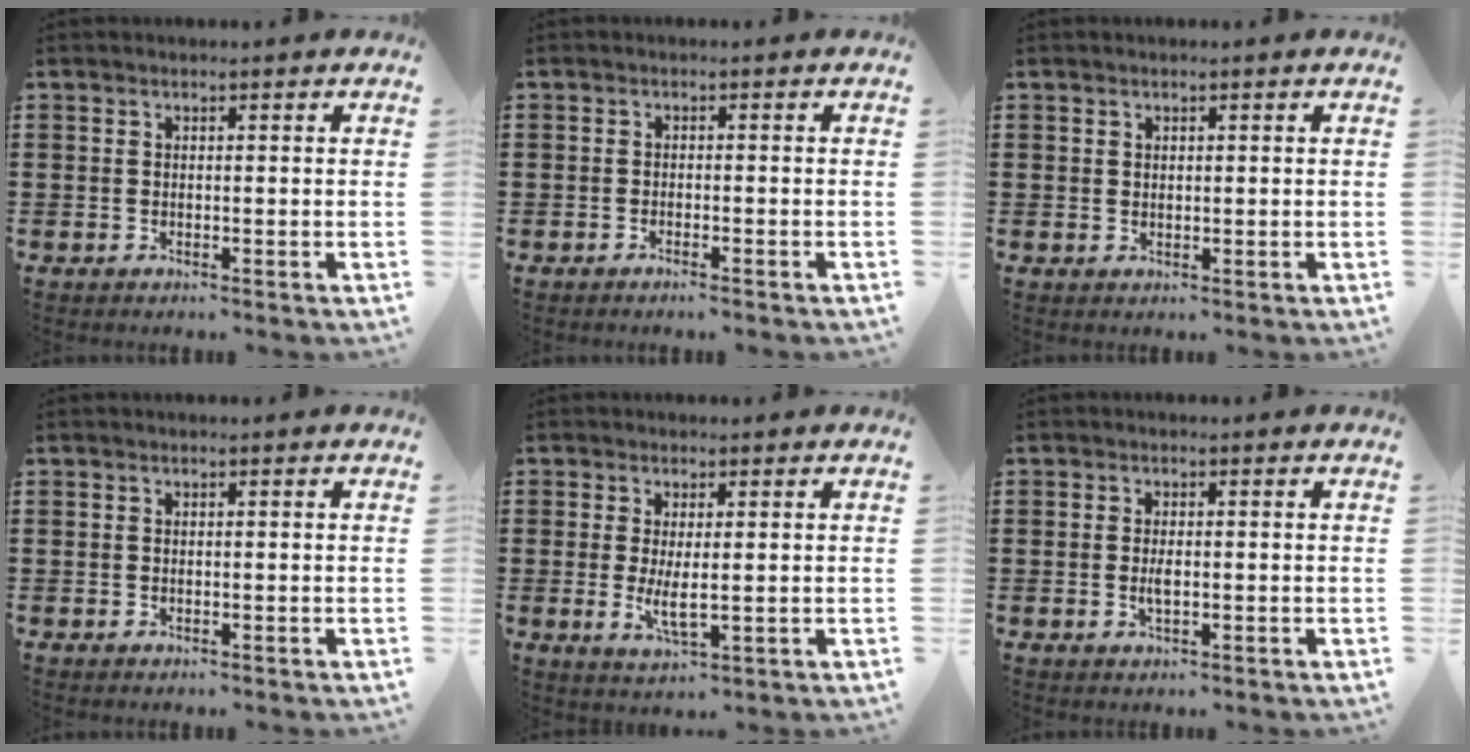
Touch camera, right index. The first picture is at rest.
{"total": 0.9, "force": [-0.8, -0.1, 0.4], "torque": [-0.007, -0.001, -0.016]}
{"total": 0.7, "force": [0.4, 0.5, 0.2], "torque": [-0.005, 0.003, 0.009]}
{"total": 0.0}
{"total": 4.4, "force": [0.1, 1.5, 4.2], "torque": [-0.075, -0.005, -0.001]}
{"total": 1.9, "force": [-0.2, 0.7, 1.8], "torque": [-0.040, -0.003, -0.006]}